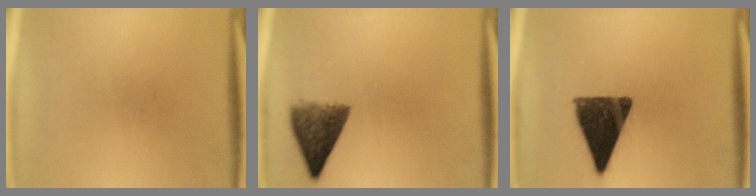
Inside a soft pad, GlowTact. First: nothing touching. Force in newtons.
{"total": 6.9}
{"total": 12.8}